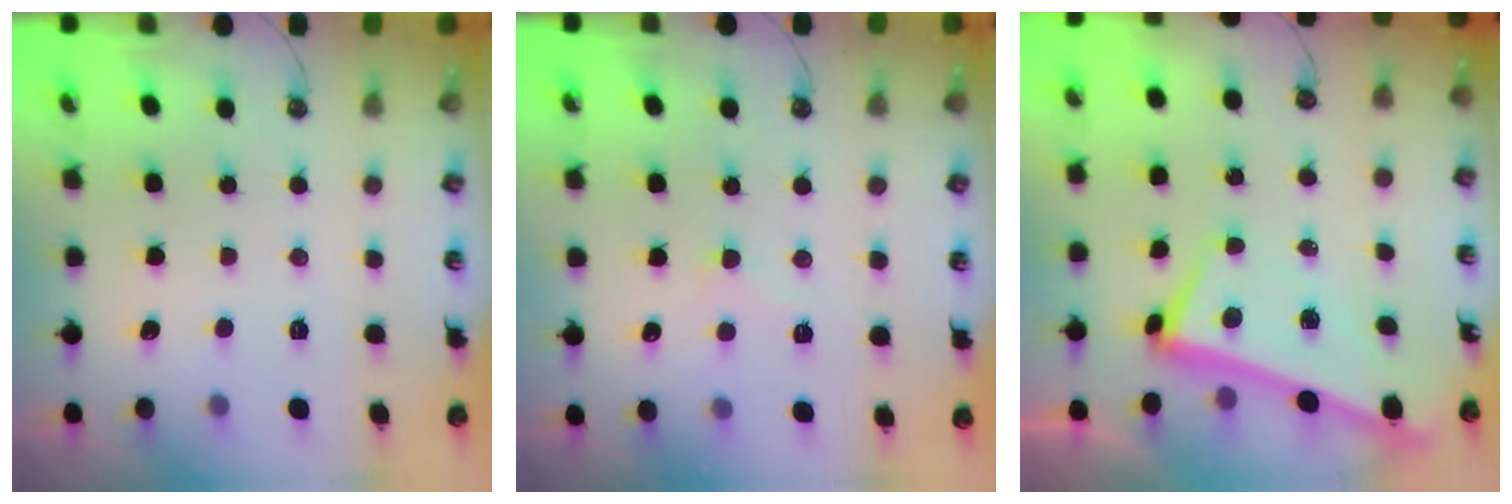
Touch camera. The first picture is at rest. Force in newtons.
{"total": 2.7, "press": 2.6, "slide": 0.8}
{"total": 2.0, "press": 1.8, "slide": 0.9}